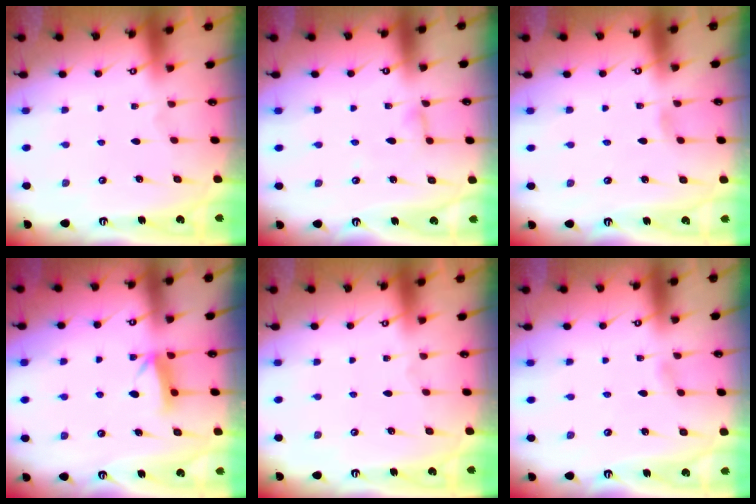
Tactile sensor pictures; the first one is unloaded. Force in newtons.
{"total": 3.1, "press": 3.1, "slide": 0.3}
{"total": 2.6, "press": 2.6, "slide": 0.3}
{"total": 6.1, "press": 6.0, "slide": 0.9}
{"total": 0.0}
{"total": 1.7, "press": 1.7, "slide": 0.1}